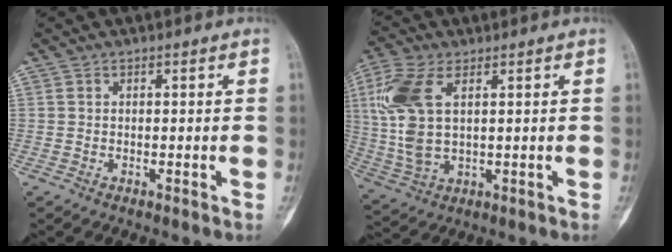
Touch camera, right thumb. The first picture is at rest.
{"total": 12.5, "force": [3.5, 6.3, 10.2], "torque": [-0.249, 0.000, 0.078]}